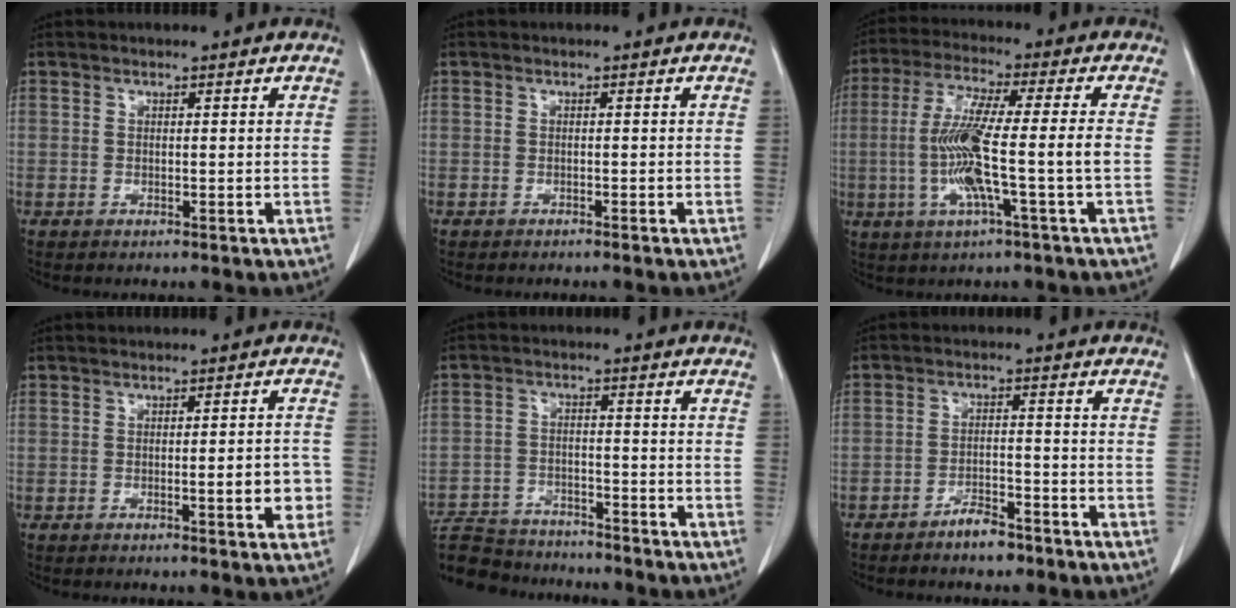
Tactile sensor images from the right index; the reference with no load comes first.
{"total": 0.9, "force": [-0.8, 0.1, 0.5], "torque": [-0.010, -0.001, -0.009]}
{"total": 11.3, "force": [-2.1, -0.4, 11.1], "torque": [-0.223, 0.001, -0.043]}
{"total": 4.6, "force": [-1.2, 0.9, 4.3], "torque": [-0.054, 0.002, -0.012]}
{"total": 12.8, "force": [-11.8, 3.8, 3.3], "torque": [-0.063, 0.010, -0.184]}
{"total": 4.2, "force": [-3.4, 1.3, 2.1], "torque": [-0.038, 0.003, -0.056]}